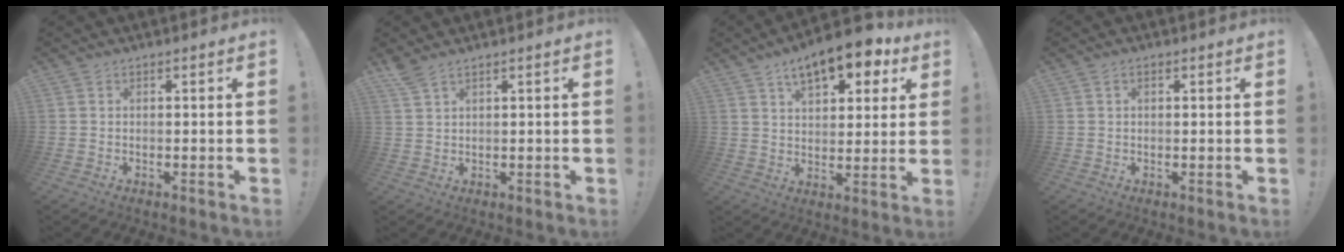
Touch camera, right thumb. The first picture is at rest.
{"total": 3.1, "force": [2.4, 0.8, 1.8], "torque": [-0.044, -0.009, 0.046]}
{"total": 13.7, "force": [8.4, 6.3, 8.9], "torque": [-0.128, -0.044, 0.142]}
{"total": 1.3, "force": [0.5, 0.8, 0.9], "torque": [-0.014, 0.001, 0.007]}